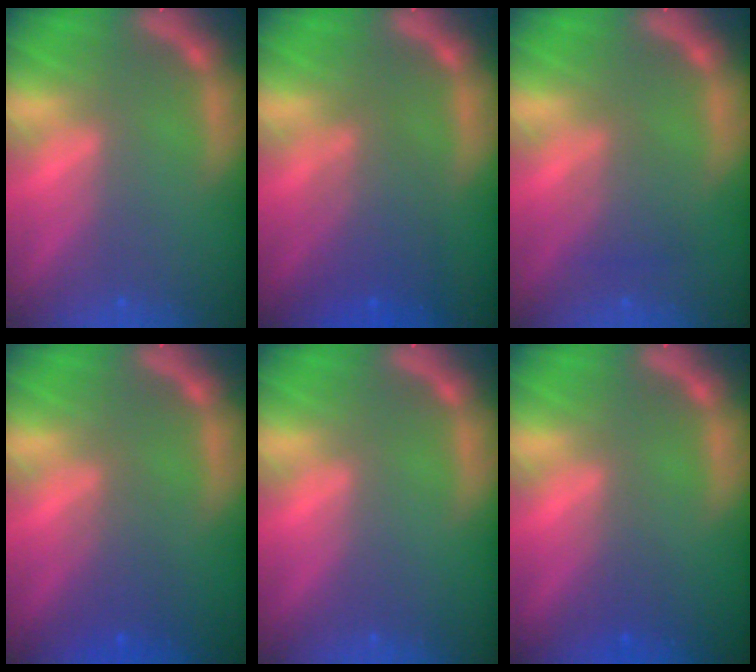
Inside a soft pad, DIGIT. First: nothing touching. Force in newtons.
{"total": 4.6}
{"total": 2.5}
{"total": 2.5}
{"total": 0.0}
{"total": 1.5}